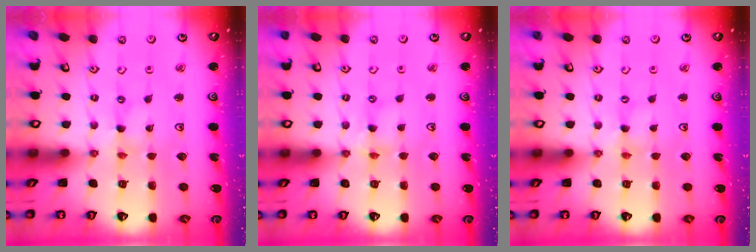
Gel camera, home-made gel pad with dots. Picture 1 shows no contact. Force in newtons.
{"total": 2.9, "press": 2.9, "slide": 0.4}
{"total": 0.0}